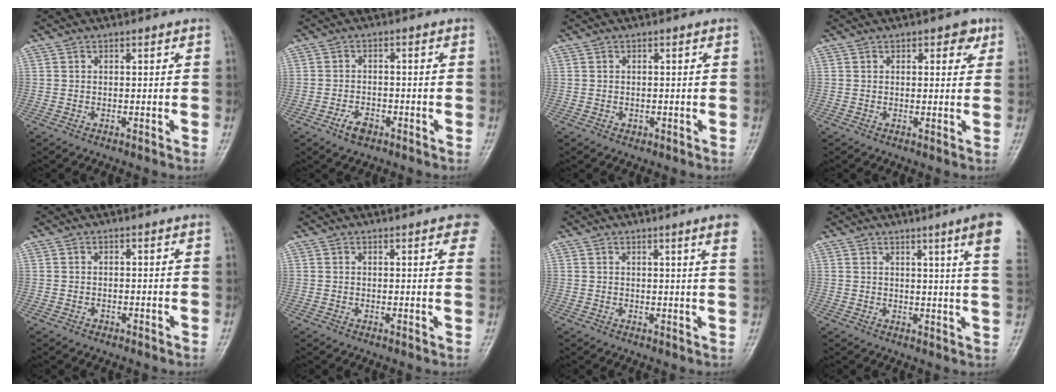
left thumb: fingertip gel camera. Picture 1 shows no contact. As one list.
[{"total": 3.4, "force": [-2.1, 2.0, 1.8], "torque": [-0.029, 0.012, -0.037]}, {"total": 0.8, "force": [-0.3, 0.7, 0.1], "torque": [0.005, 0.001, -0.004]}, {"total": 3.2, "force": [1.6, 1.8, 2.1], "torque": [-0.005, -0.003, 0.014]}, {"total": 0.6, "force": [-0.3, 0.5, -0.1], "torque": [0.007, 0.002, -0.008]}, {"total": 6.9, "force": [4.2, 1.8, 5.2], "torque": [-0.040, -0.004, 0.040]}, {"total": 5.7, "force": [3.3, -0.4, 4.6], "torque": [-0.055, -0.011, 0.034]}, {"total": 9.8, "force": [5.3, -0.7, 8.2], "torque": [-0.102, -0.024, 0.055]}]